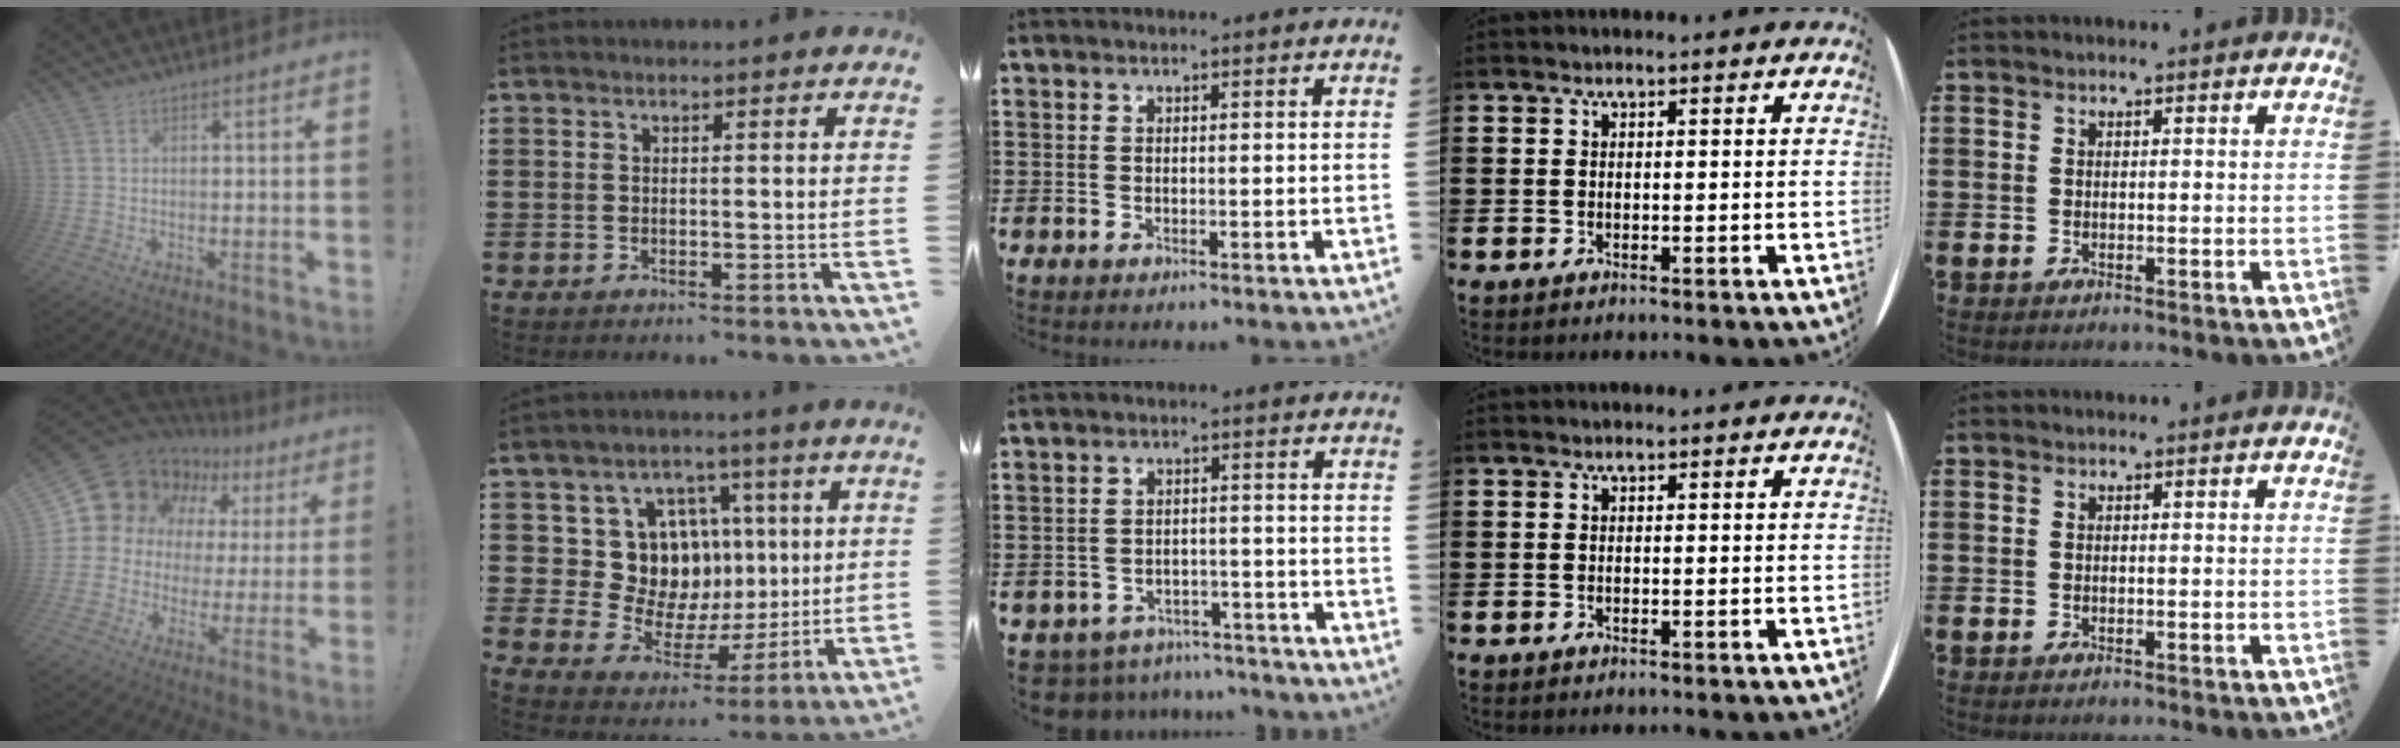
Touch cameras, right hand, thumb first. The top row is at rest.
{"thumb": {"total": 15.8, "force": [10.1, 10.5, 6.1], "torque": [-0.099, -0.073, 0.206]}, "index": {"total": 11.7, "force": [3.1, 10.2, 4.7], "torque": [-0.109, -0.024, 0.065]}, "middle": {"total": 4.1, "force": [-4.0, 0.7, -0.1], "torque": [-0.013, 0.001, -0.088]}}